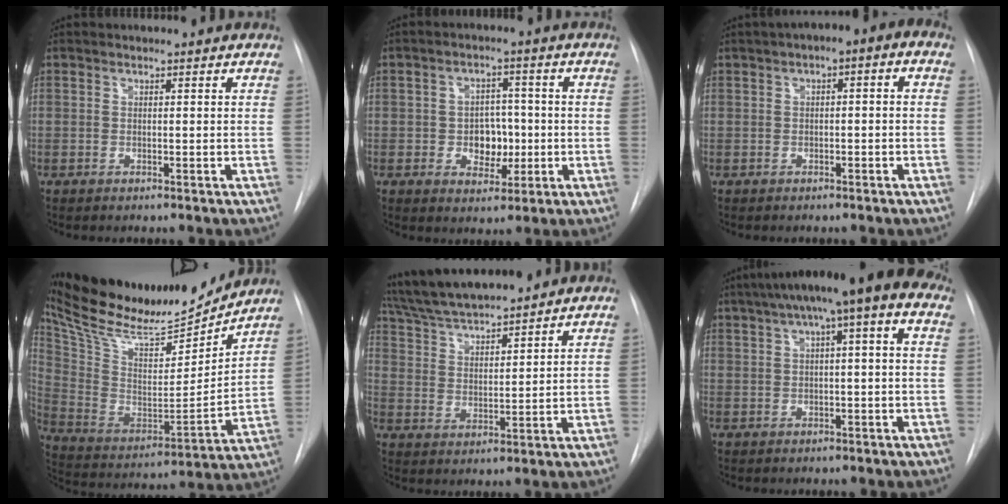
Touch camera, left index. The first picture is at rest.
{"total": 5.6, "force": [-0.8, 4.1, 3.8], "torque": [-0.051, 0.010, -0.005]}
{"total": 5.6, "force": [1.4, 1.9, 5.1], "torque": [-0.079, 0.032, 0.013]}
{"total": 24.3, "force": [22.0, 4.5, 9.3], "torque": [-0.179, -0.022, 0.356]}
{"total": 12.8, "force": [11.7, 1.0, 5.1], "torque": [-0.095, 0.022, 0.211]}
{"total": 12.8, "force": [6.1, 2.0, 11.1], "torque": [-0.170, 0.057, 0.081]}